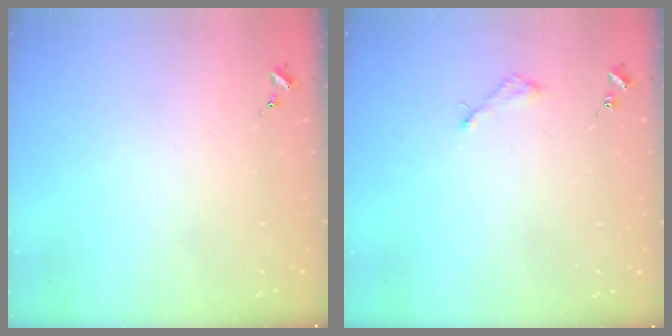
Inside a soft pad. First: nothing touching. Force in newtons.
{"total": 2.2, "press": 2.2, "slide": 0.2}